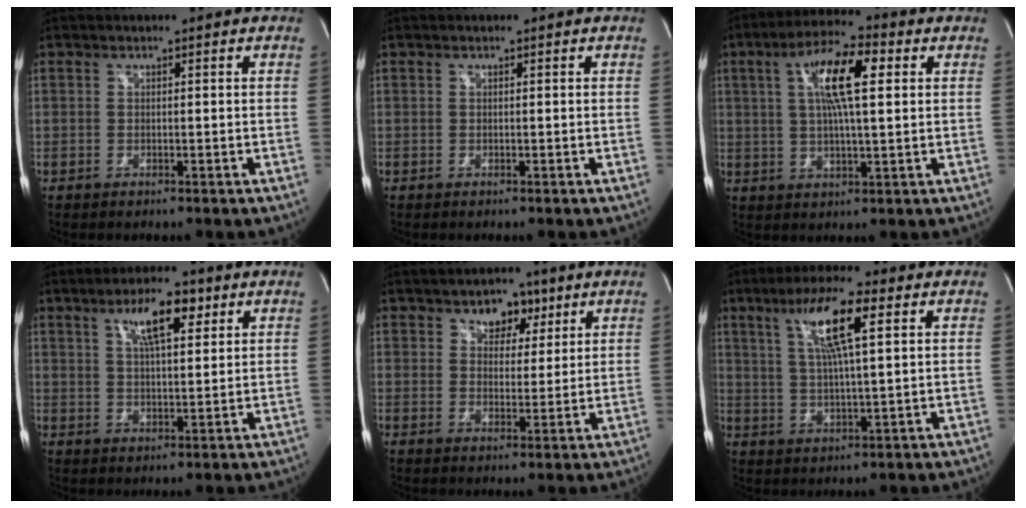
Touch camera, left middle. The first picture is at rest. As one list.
[{"total": 0.0}, {"total": 11.0, "force": [3.2, 1.9, 10.4], "torque": [-0.196, 0.016, 0.053]}, {"total": 8.0, "force": [4.1, 1.9, 6.6], "torque": [-0.122, 0.006, 0.071]}, {"total": 5.2, "force": [3.1, 3.4, 2.4], "torque": [-0.030, 0.007, 0.049]}, {"total": 10.4, "force": [4.4, 0.8, 9.4], "torque": [-0.178, 0.010, 0.079]}]